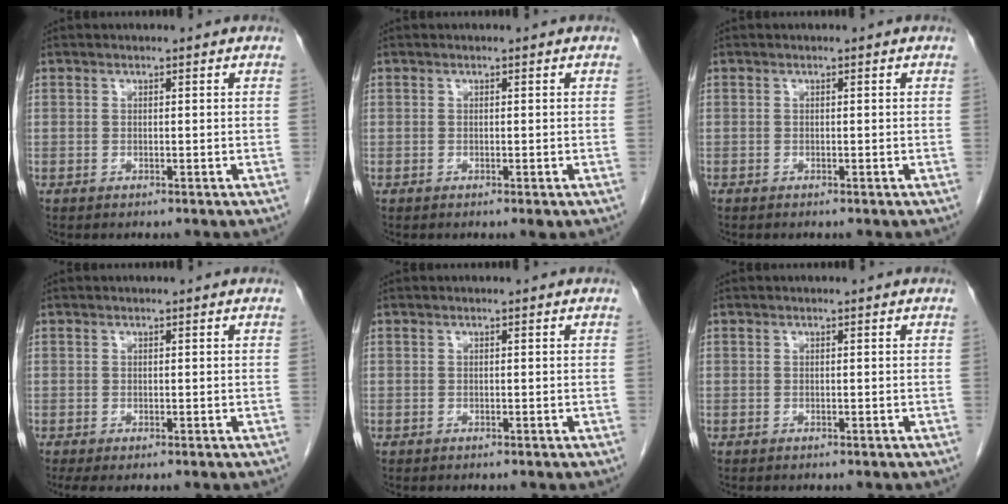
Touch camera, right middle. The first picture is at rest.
{"total": 0.6, "force": [-0.4, 0.2, 0.5], "torque": [-0.004, -0.001, -0.003]}
{"total": 0.0}
{"total": 1.7, "force": [-0.9, 0.7, 1.2], "torque": [-0.019, -0.006, -0.010]}
{"total": 0.0}
{"total": 0.0}